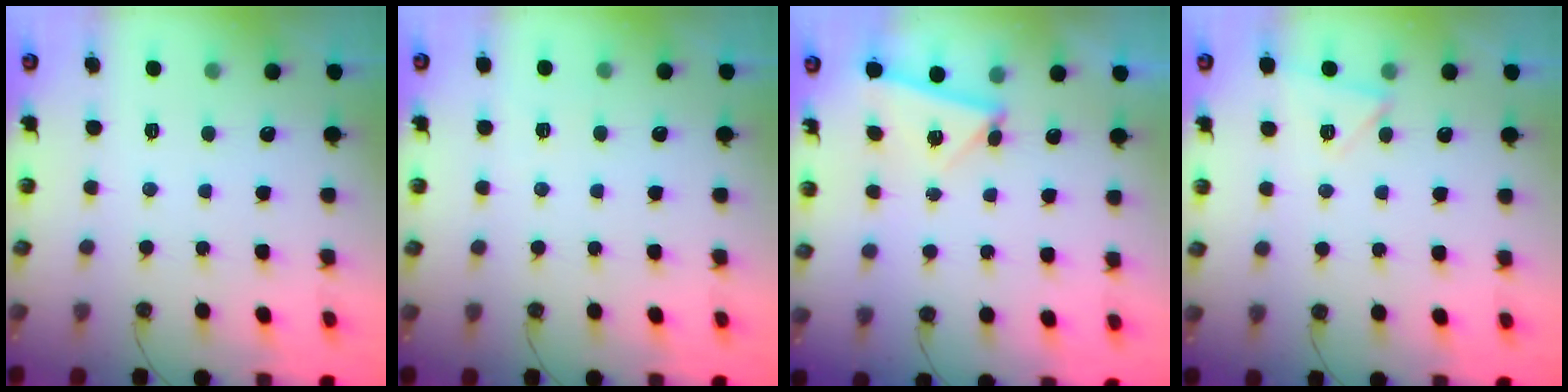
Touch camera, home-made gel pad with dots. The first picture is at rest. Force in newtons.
{"total": 2.4, "press": 2.4, "slide": 0.4}
{"total": 4.1, "press": 4.0, "slide": 0.9}
{"total": 5.1, "press": 3.4, "slide": 3.8}